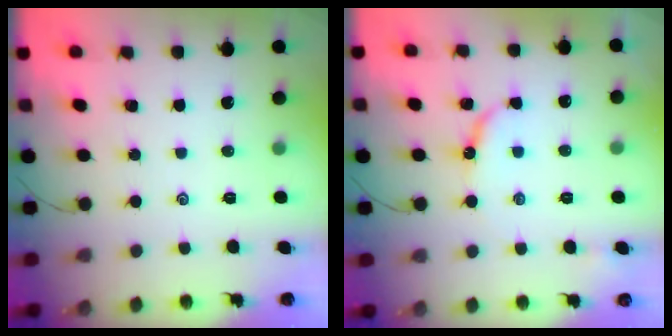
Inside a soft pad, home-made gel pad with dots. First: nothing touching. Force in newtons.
{"total": 6.6, "press": 6.6, "slide": 0.7}